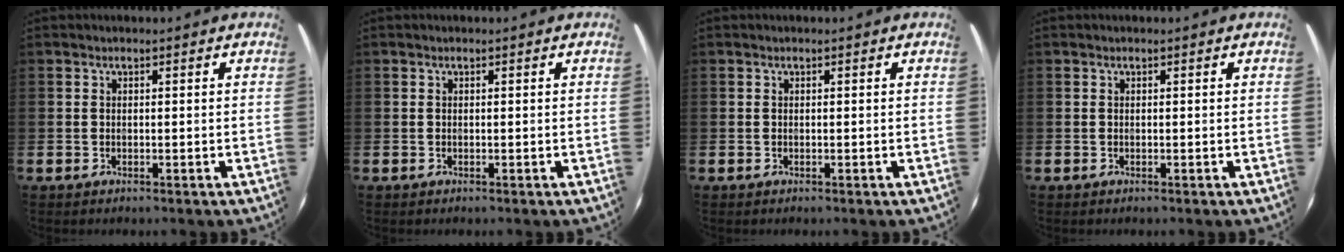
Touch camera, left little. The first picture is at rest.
{"total": 0.0}
{"total": 0.0}
{"total": 0.0}